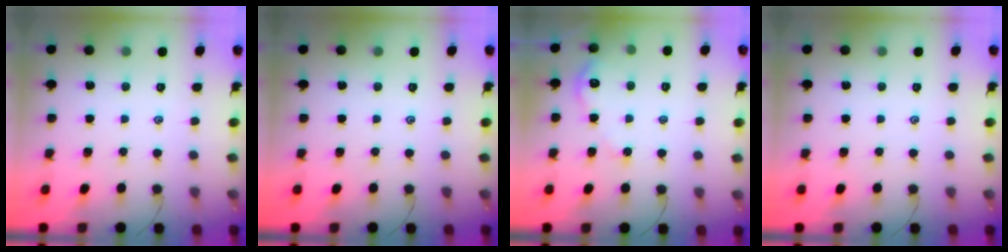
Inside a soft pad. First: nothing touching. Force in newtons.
{"total": 0.0}
{"total": 4.9, "press": 4.8, "slide": 0.4}
{"total": 0.0}